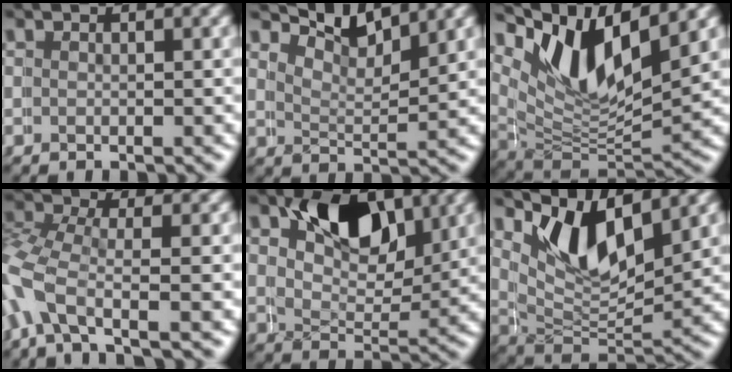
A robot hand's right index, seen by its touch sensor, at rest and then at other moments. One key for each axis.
{"total": 5.2, "fx": 5.1, "fy": -0.2, "fz": 0.6, "tx": -0.012, "ty": 0.004, "tz": 0.082}
{"total": 10.2, "fx": 4.8, "fy": 6.0, "fz": 6.7, "tx": -0.127, "ty": 0.008, "tz": 0.071}
{"total": 2.8, "fx": -0.8, "fy": 2.0, "fz": 1.8, "tx": -0.077, "ty": -0.021, "tz": -0.006}
{"total": 7.3, "fx": 4.4, "fy": 4.2, "fz": 4.0, "tx": -0.072, "ty": -0.015, "tz": 0.077}
{"total": 6.6, "fx": 4.4, "fy": 2.9, "fz": 4.0, "tx": -0.085, "ty": -0.003, "tz": 0.076}